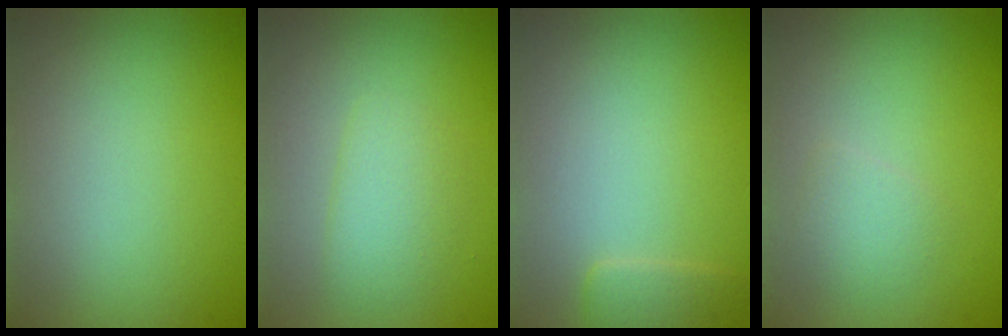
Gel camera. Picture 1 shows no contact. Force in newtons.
{"total": 2.2, "press": 2.2, "slide": 0.1}
{"total": 1.6, "press": 1.6, "slide": 0.1}
{"total": 1.4, "press": 1.4, "slide": 0.1}